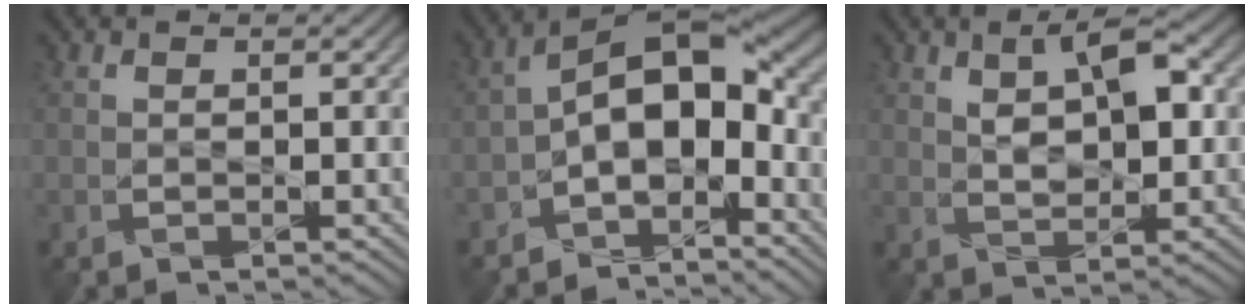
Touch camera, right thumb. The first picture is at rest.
{"total": 10.8, "force": [-3.4, 6.0, 8.2], "torque": [-0.126, 0.006, -0.074]}
{"total": 6.7, "force": [2.0, 3.3, 5.5], "torque": [-0.093, 0.005, 0.032]}